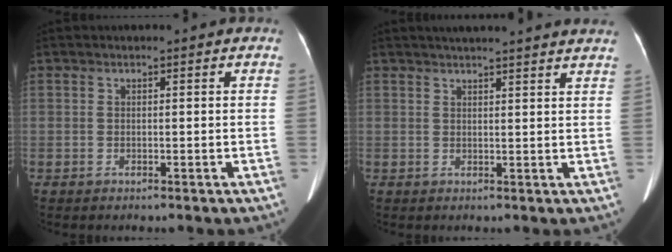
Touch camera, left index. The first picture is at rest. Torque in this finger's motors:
{"motor_torque": [0.63, -1.03, 0.30, 0.10]}